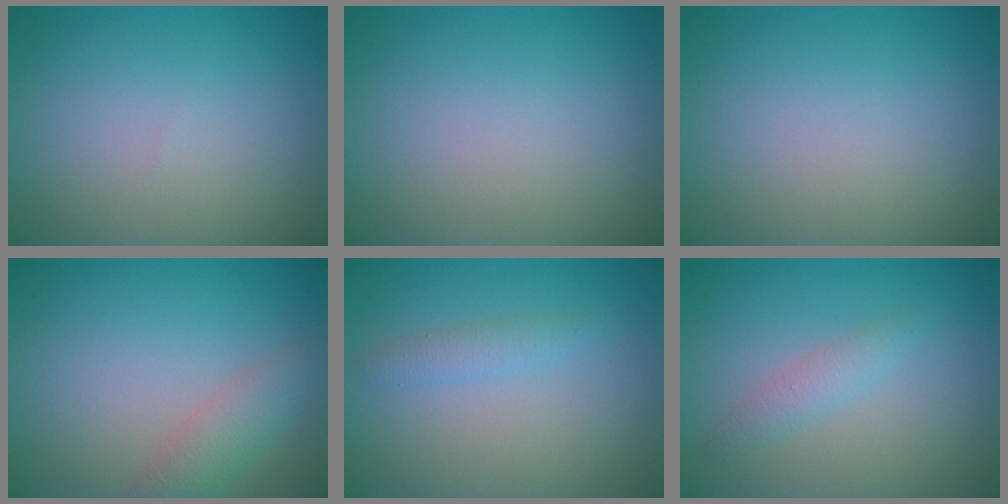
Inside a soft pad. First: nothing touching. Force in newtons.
{"total": 0.0}
{"total": 0.0}
{"total": 2.5, "press": 2.5, "slide": 0.1}
{"total": 1.4, "press": 1.4, "slide": 0.0}
{"total": 1.6, "press": 1.6, "slide": 0.0}